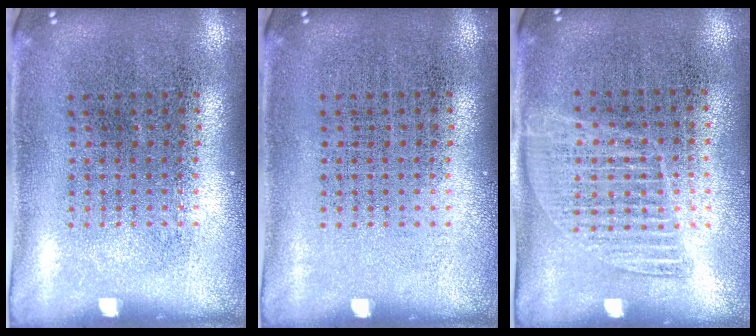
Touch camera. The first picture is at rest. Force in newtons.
{"total": 0.0}
{"total": 1.0, "press": 0.9, "slide": 0.5}